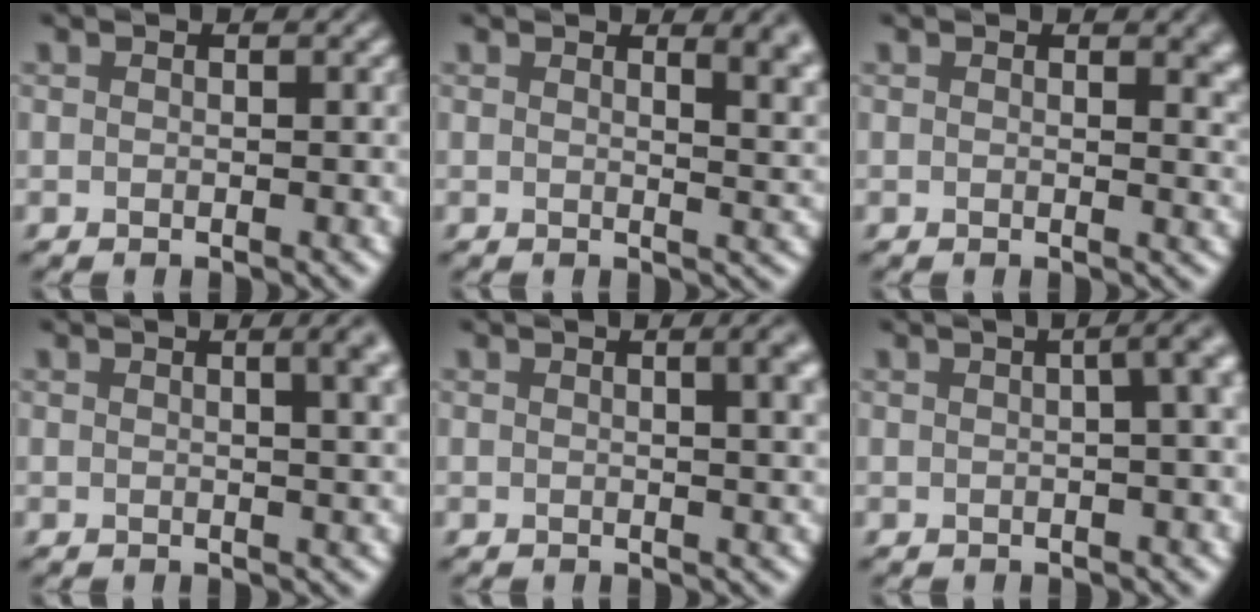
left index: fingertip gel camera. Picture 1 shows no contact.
{"total": 5.4, "force": [2.7, 2.5, 3.9], "torque": [-0.008, 0.008, 0.033]}
{"total": 2.0, "force": [0.9, 0.8, 1.6], "torque": [-0.013, -0.005, 0.014]}
{"total": 4.9, "force": [1.8, 2.0, 4.0], "torque": [-0.021, 0.023, 0.002]}
{"total": 4.6, "force": [1.6, 1.9, 3.9], "torque": [-0.024, 0.017, 0.010]}
{"total": 9.1, "force": [2.4, 4.7, 7.4], "torque": [-0.015, 0.056, -0.007]}